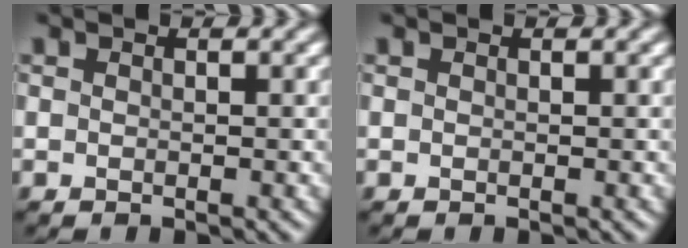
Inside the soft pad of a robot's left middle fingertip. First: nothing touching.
{"total": 0.0}